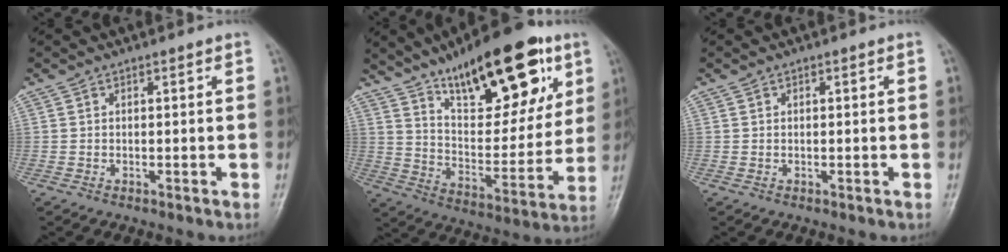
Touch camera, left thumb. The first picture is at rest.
{"total": 24.9, "force": [14.3, 9.8, 18.0], "torque": [-0.222, -0.050, 0.231]}
{"total": 0.0}